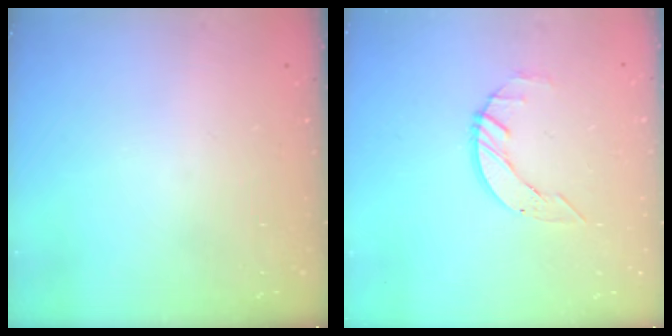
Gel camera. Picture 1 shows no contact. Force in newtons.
{"total": 3.6, "press": 3.6, "slide": 0.4}